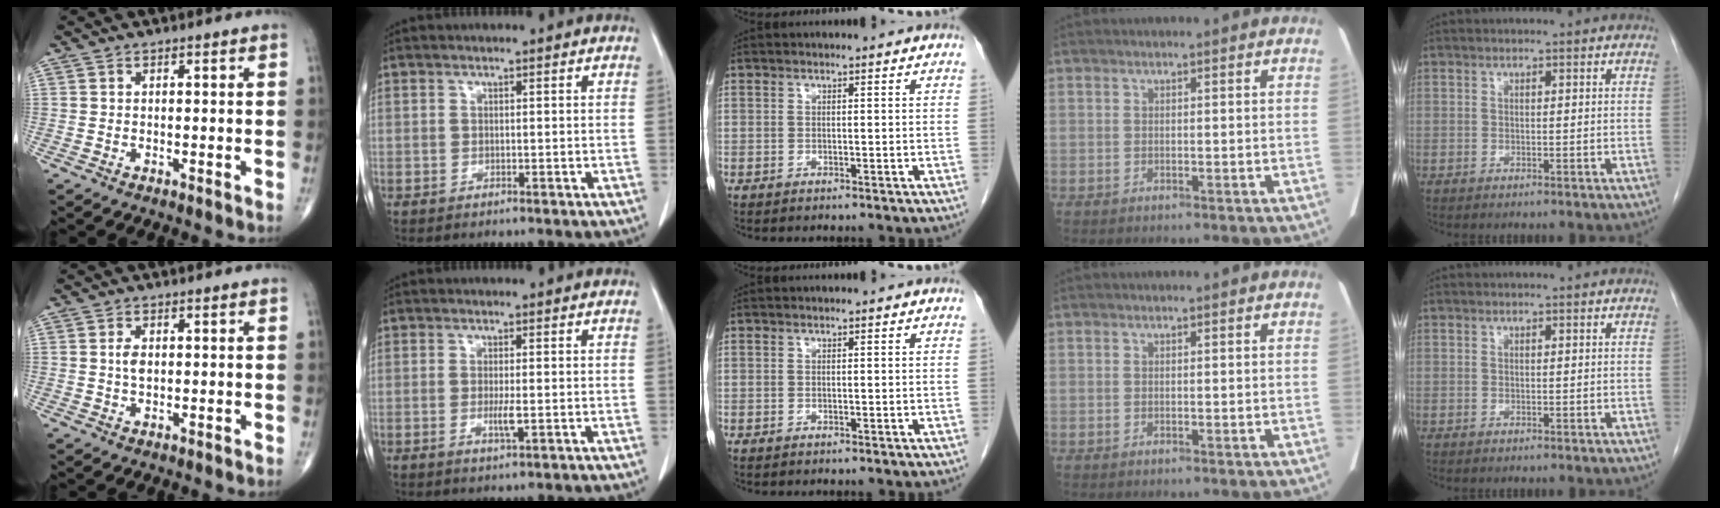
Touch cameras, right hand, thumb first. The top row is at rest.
{"thumb": {"total": 2.3, "force": [0.2, 1.3, 1.9], "torque": [-0.034, -0.002, 0.004]}, "index": {"total": 2.3, "force": [-0.5, 0.3, 2.3], "torque": [-0.045, -0.005, -0.008]}}